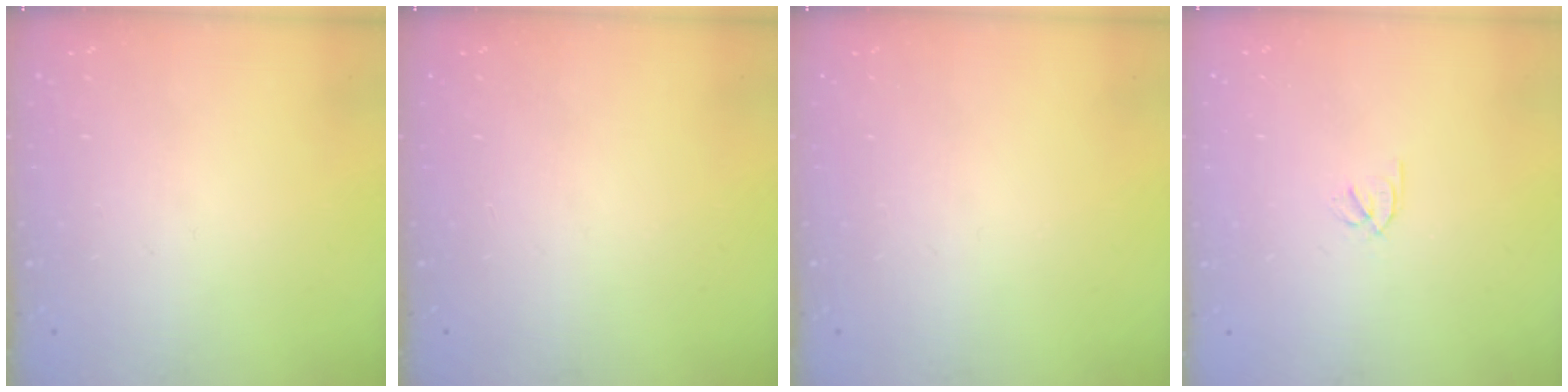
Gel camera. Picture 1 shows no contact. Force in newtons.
{"total": 0.0}
{"total": 0.0}
{"total": 2.1, "press": 2.1, "slide": 0.4}